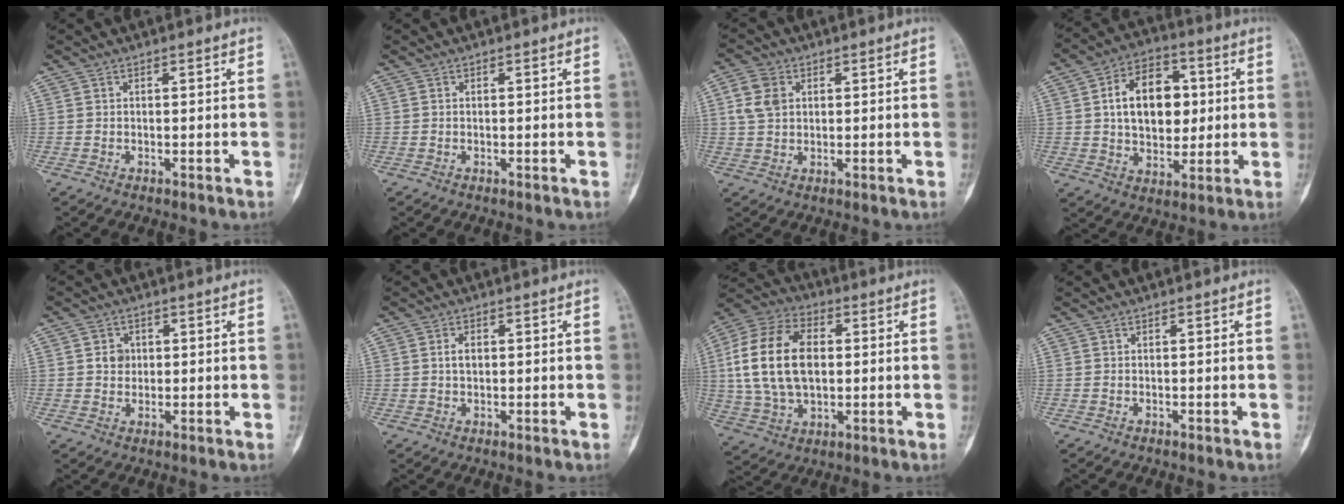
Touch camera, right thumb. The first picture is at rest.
{"total": 0.0}
{"total": 5.8, "force": [1.7, 4.3, 3.6], "torque": [-0.064, 0.005, 0.033]}
{"total": 15.3, "force": [2.4, 10.3, 11.1], "torque": [-0.134, 0.007, 0.037]}
{"total": 3.4, "force": [0.6, 2.9, 1.6], "torque": [-0.005, 0.000, 0.010]}
{"total": 2.4, "force": [0.5, 1.5, 1.8], "torque": [-0.026, 0.002, 0.009]}
{"total": 19.1, "force": [1.9, 12.2, 14.6], "torque": [-0.274, 0.012, 0.035]}
{"total": 0.0}